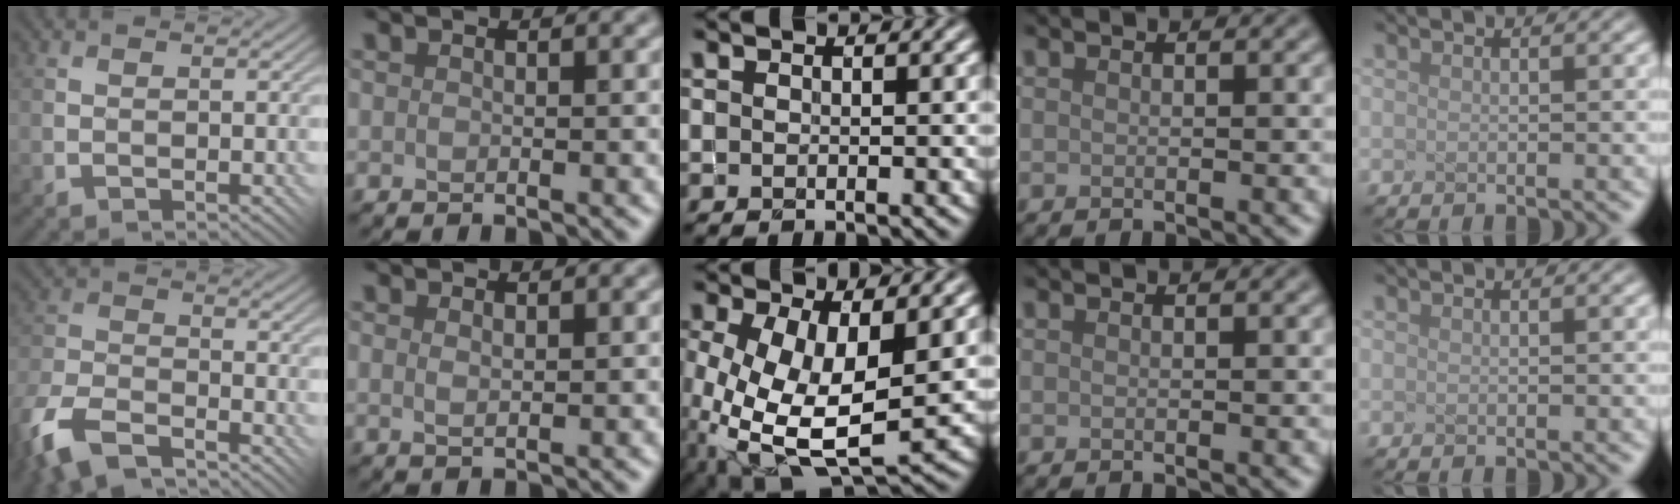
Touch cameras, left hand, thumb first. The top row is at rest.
{"thumb": {"total": 9.8, "force": [-7.2, 4.1, 5.1], "torque": [-0.126, -0.013, -0.149]}, "index": {"total": 0.8, "force": [0.4, 0.2, 0.7], "torque": [-0.013, -0.002, 0.007]}, "middle": {"total": 10.7, "force": [-1.7, 5.3, 9.1], "torque": [-0.201, -0.026, -0.023]}}